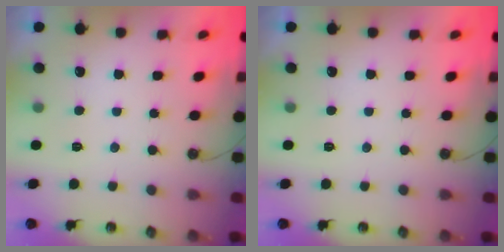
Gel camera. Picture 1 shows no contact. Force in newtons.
{"total": 0.0}